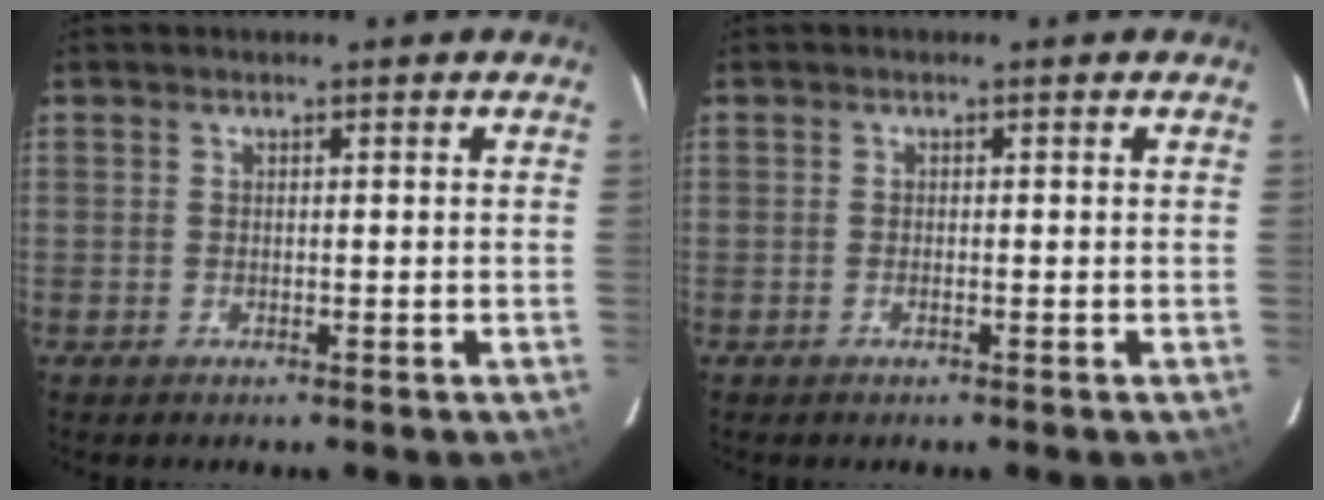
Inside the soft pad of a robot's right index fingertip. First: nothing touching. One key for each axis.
{"total": 0.6, "fx": -0.3, "fy": 0.1, "fz": 0.5, "tx": -0.014, "ty": 0.000, "tz": -0.005}